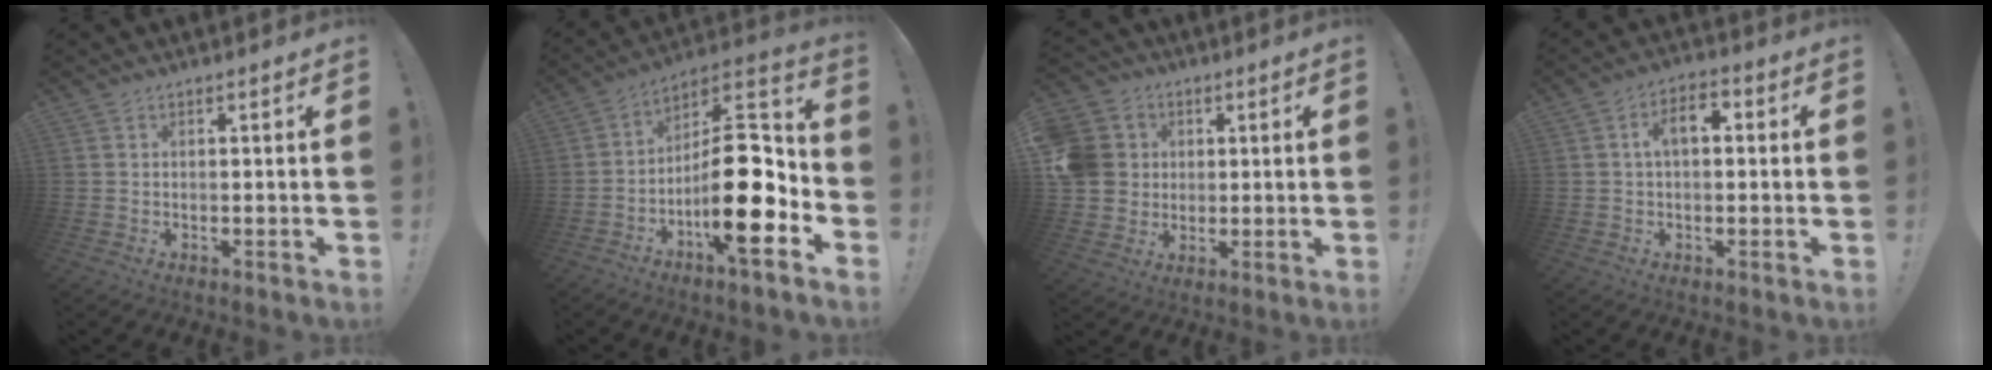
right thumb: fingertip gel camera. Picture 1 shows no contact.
{"total": 21.6, "force": [-5.2, 8.0, 19.4], "torque": [-0.306, 0.027, -0.079]}
{"total": 12.2, "force": [2.0, 11.1, 4.7], "torque": [-0.085, 0.006, 0.047]}
{"total": 6.8, "force": [0.9, 4.0, 5.5], "torque": [-0.079, 0.010, 0.012]}